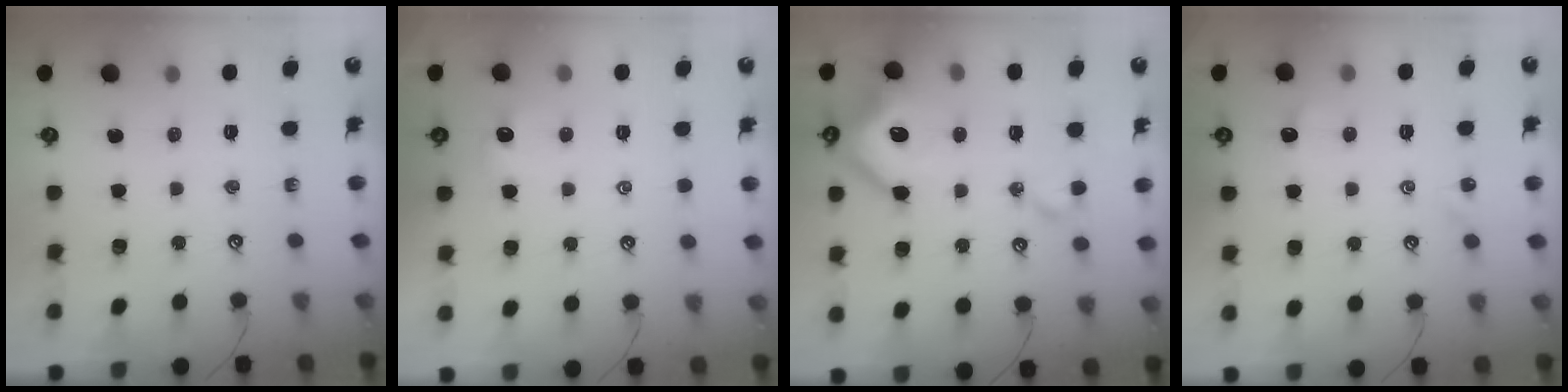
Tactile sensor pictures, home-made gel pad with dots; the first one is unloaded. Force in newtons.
{"total": 0.9, "press": 0.8, "slide": 0.4}
{"total": 14.0, "press": 13.9, "slide": 1.2}
{"total": 1.8, "press": 1.7, "slide": 0.5}